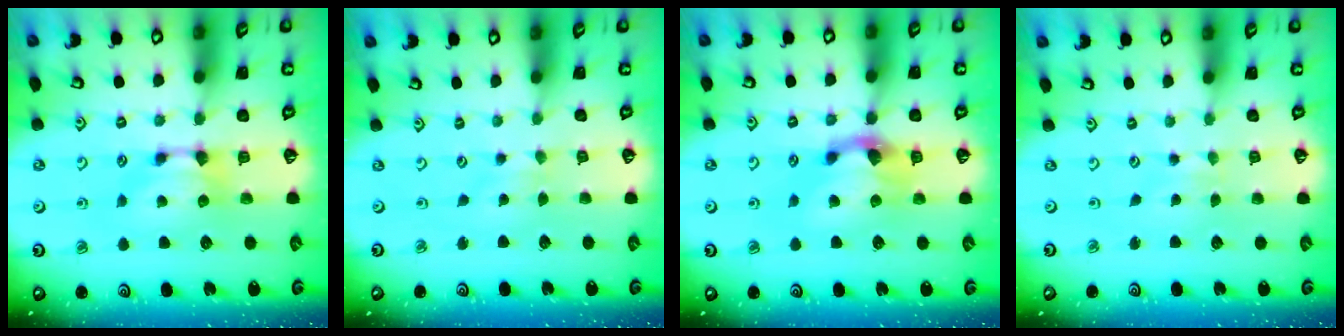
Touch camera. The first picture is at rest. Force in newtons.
{"total": 2.8, "press": 2.8, "slide": 0.2}
{"total": 2.9, "press": 2.2, "slide": 2.0}
{"total": 2.9, "press": 2.9, "slide": 0.4}